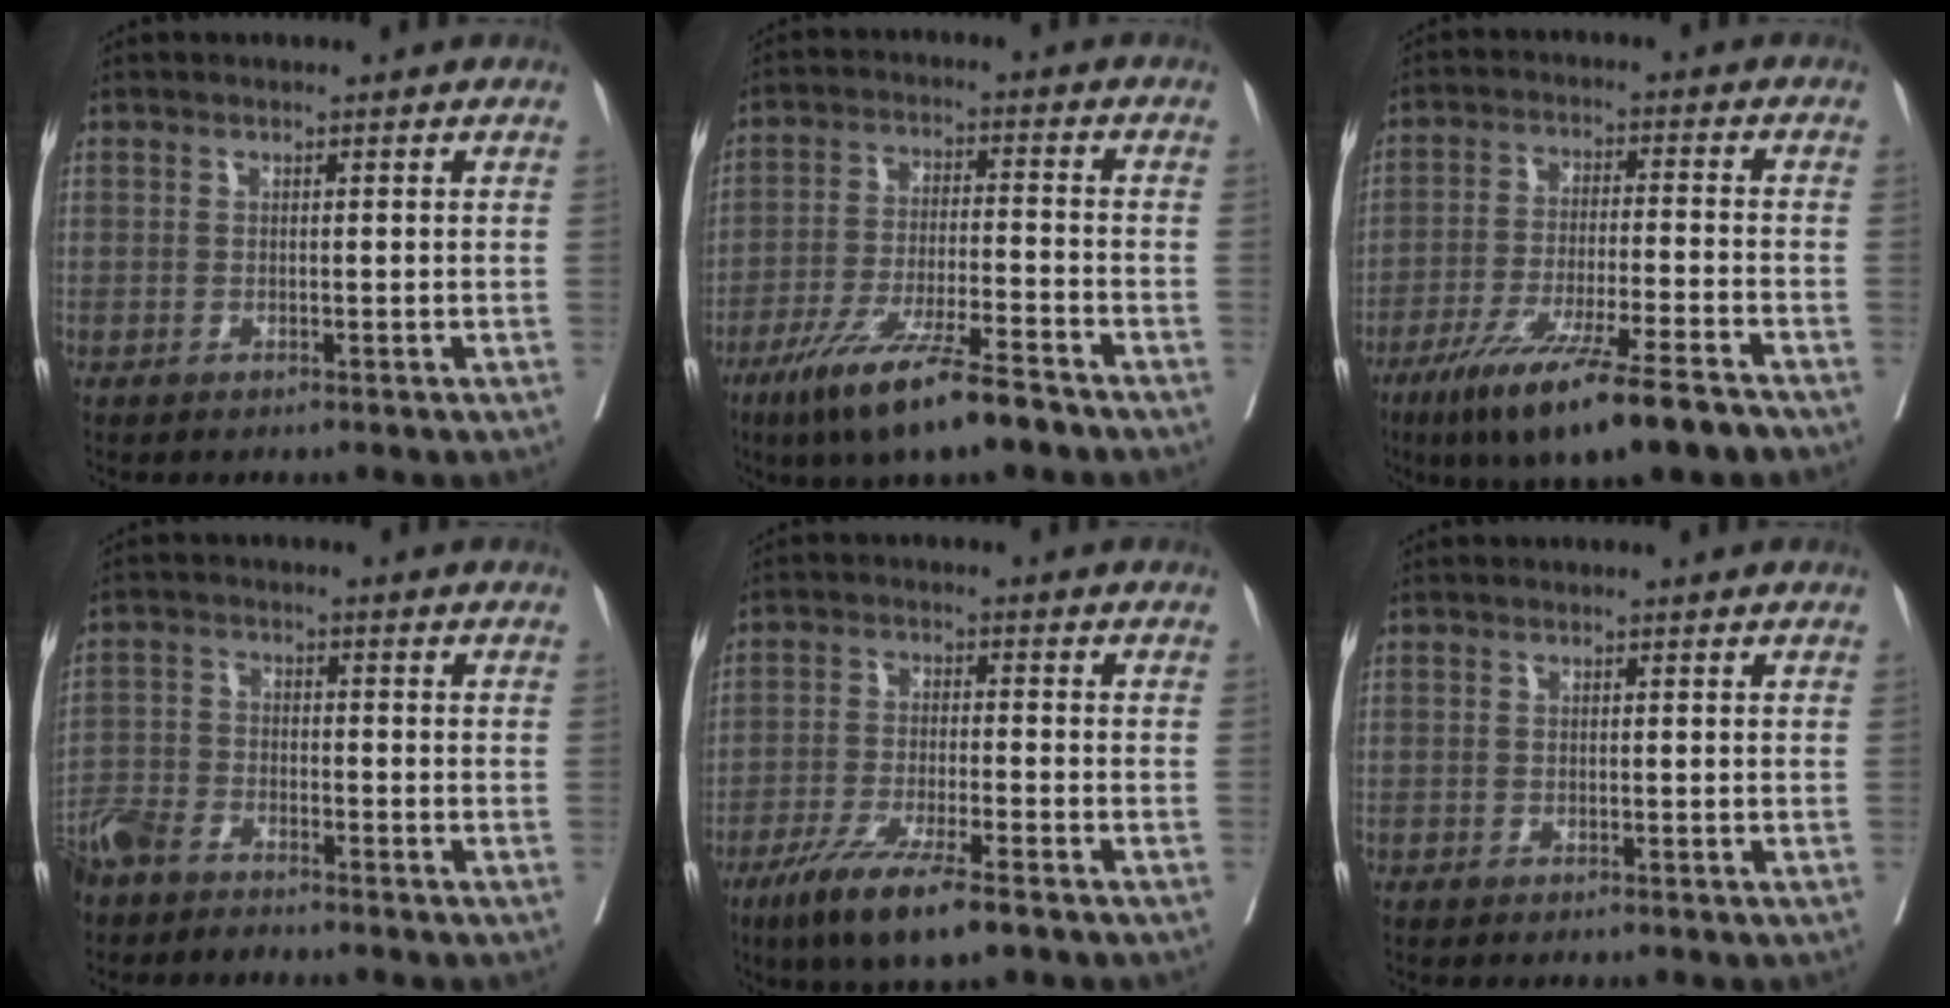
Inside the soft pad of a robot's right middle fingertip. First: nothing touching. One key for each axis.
{"total": 12.4, "fx": -8.6, "fy": 1.0, "fz": 8.9, "tx": -0.160, "ty": -0.031, "tz": -0.152}
{"total": 14.6, "fx": -10.1, "fy": 0.5, "fz": 10.5, "tx": -0.173, "ty": -0.041, "tz": -0.169}
{"total": 7.6, "fx": -6.7, "fy": 2.6, "fz": 2.5, "tx": -0.048, "ty": -0.010, "tz": -0.124}
{"total": 10.1, "fx": -6.7, "fy": 1.1, "fz": 7.5, "tx": -0.135, "ty": -0.023, "tz": -0.112}
{"total": 0.5, "fx": -0.5, "fy": 0.2, "fz": 0.1, "tx": -0.007, "ty": 0.000, "tz": -0.013}